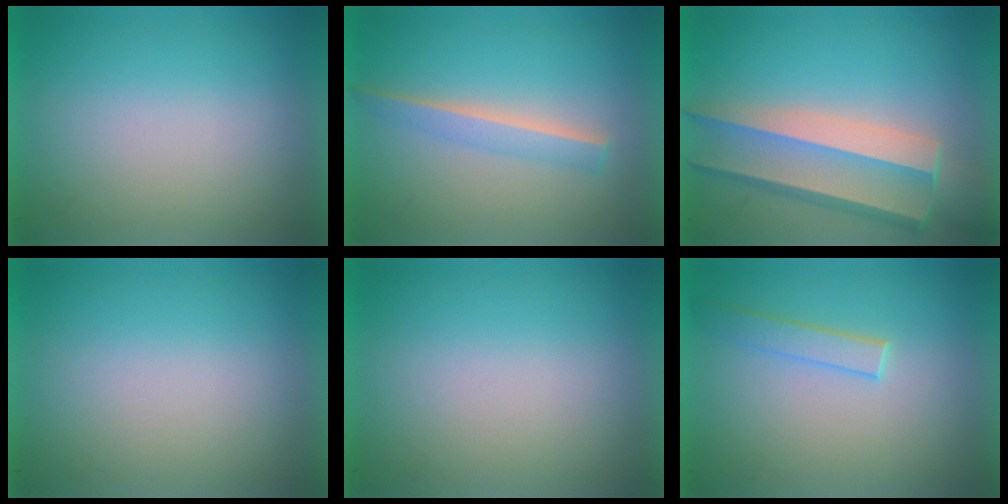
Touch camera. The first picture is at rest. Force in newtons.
{"total": 2.4}
{"total": 3.4}
{"total": 0.0}
{"total": 0.0}
{"total": 1.5}